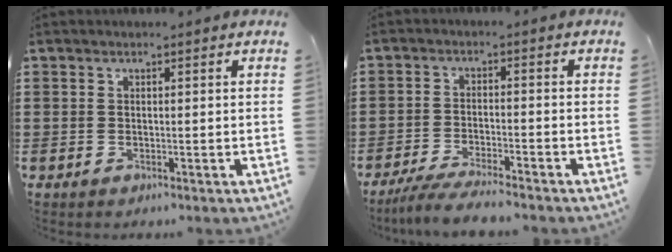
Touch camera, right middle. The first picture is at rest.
{"total": 4.7, "force": [-4.3, -0.1, 1.7], "torque": [-0.044, -0.013, -0.086]}